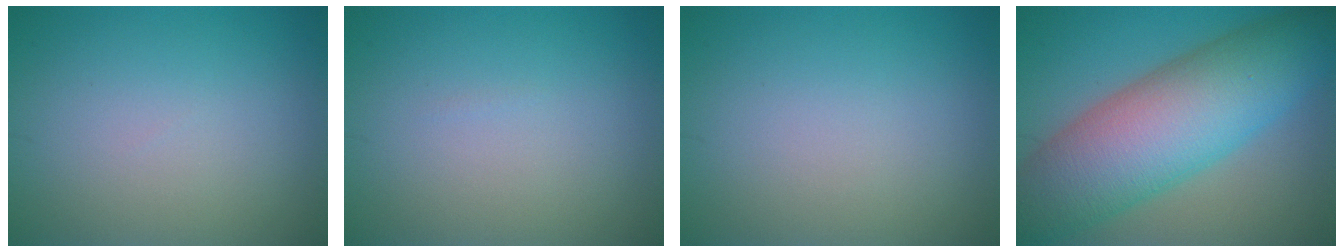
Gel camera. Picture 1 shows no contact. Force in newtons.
{"total": 0.0}
{"total": 0.0}
{"total": 12.4, "press": 12.4, "slide": 0.4}